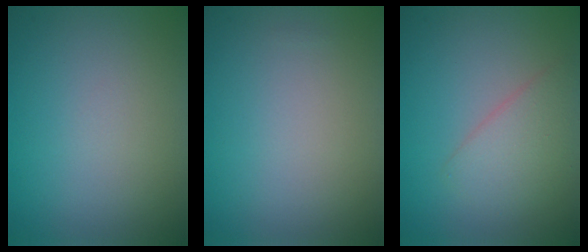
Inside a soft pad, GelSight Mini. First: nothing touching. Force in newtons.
{"total": 0.0}
{"total": 2.6, "press": 2.6, "slide": 0.1}